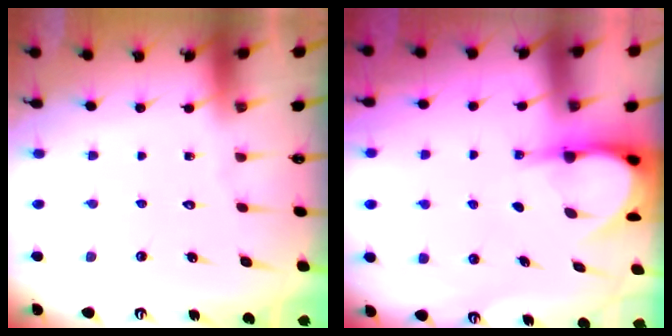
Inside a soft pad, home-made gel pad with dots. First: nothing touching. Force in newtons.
{"total": 4.8, "press": 4.8, "slide": 0.5}